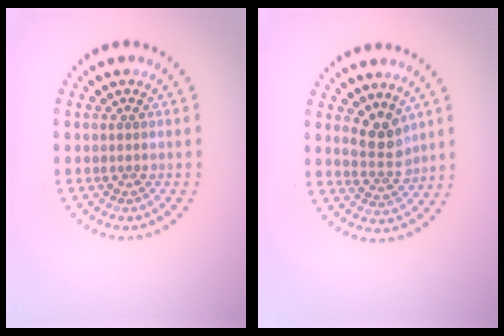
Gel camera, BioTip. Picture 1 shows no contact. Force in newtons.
{"total": 2.9, "press": 2.5, "slide": 1.4}